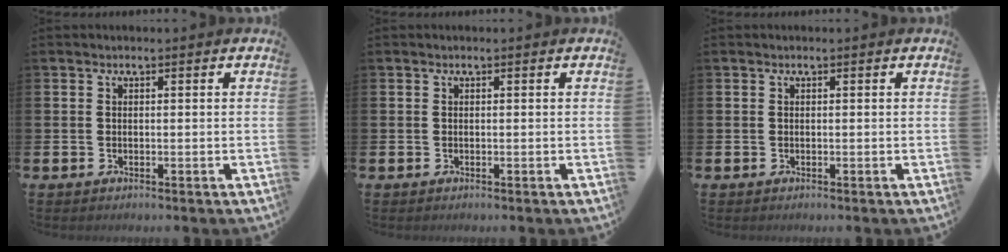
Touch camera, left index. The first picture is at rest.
{"total": 0.0}
{"total": 0.0}